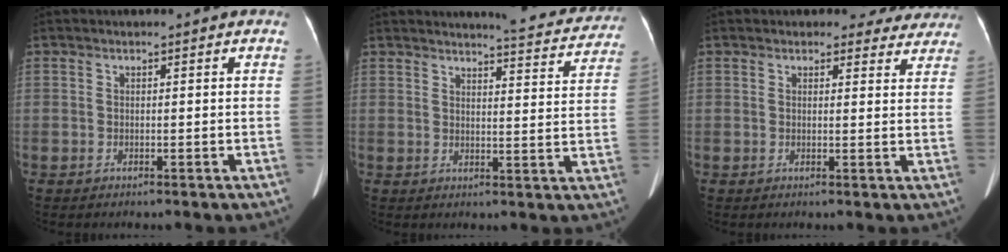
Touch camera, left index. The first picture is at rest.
{"total": 10.4, "force": [10.1, 1.3, 2.3], "torque": [-0.018, -0.026, 0.103]}
{"total": 5.6, "force": [5.0, 2.6, 0.3], "torque": [0.021, -0.009, 0.035]}